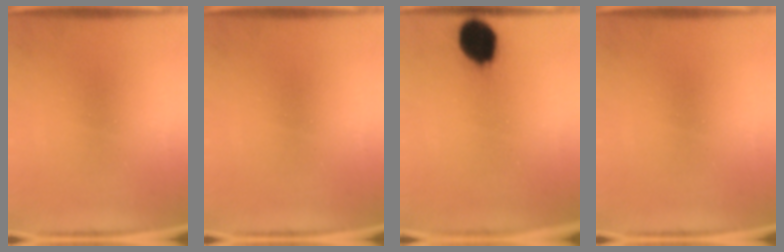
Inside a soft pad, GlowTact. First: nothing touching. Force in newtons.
{"total": 0.0}
{"total": 10.4}
{"total": 0.0}